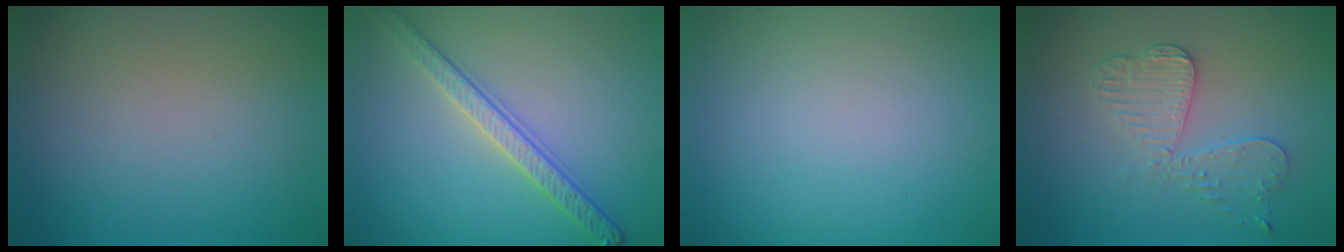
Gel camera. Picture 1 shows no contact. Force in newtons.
{"total": 3.2, "press": 3.0, "slide": 1.0}
{"total": 0.0}
{"total": 3.4, "press": 3.2, "slide": 1.3}